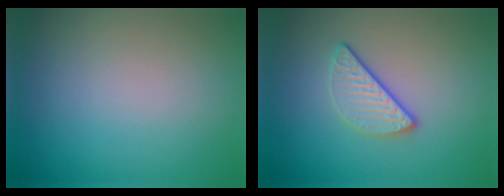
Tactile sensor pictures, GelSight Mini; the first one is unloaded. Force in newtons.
{"total": 3.0, "press": 2.3, "slide": 1.9}